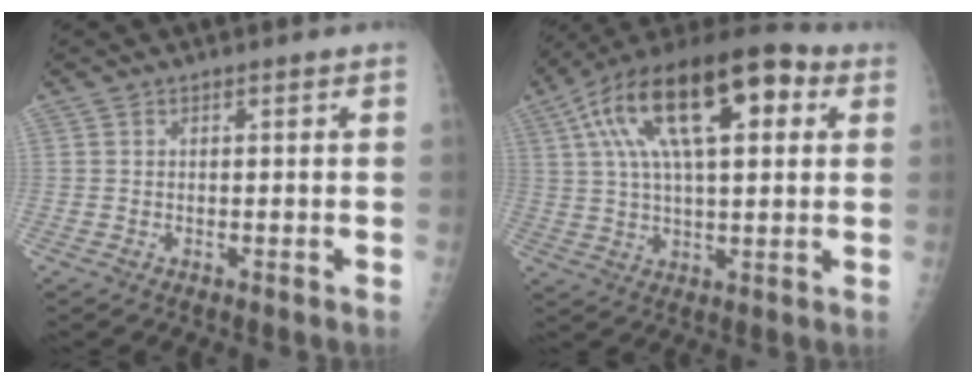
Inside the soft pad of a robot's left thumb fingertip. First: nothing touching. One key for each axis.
{"total": 20.9, "fx": 7.8, "fy": 8.9, "fz": 17.3, "tx": -0.298, "ty": 0.015, "tz": 0.132}